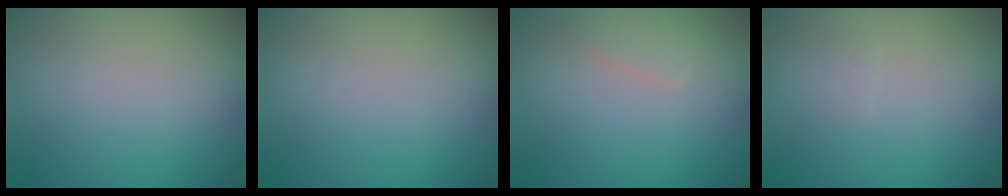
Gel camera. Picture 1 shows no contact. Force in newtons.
{"total": 0.0}
{"total": 1.3, "press": 1.3, "slide": 0.1}
{"total": 0.6, "press": 0.6, "slide": 0.1}